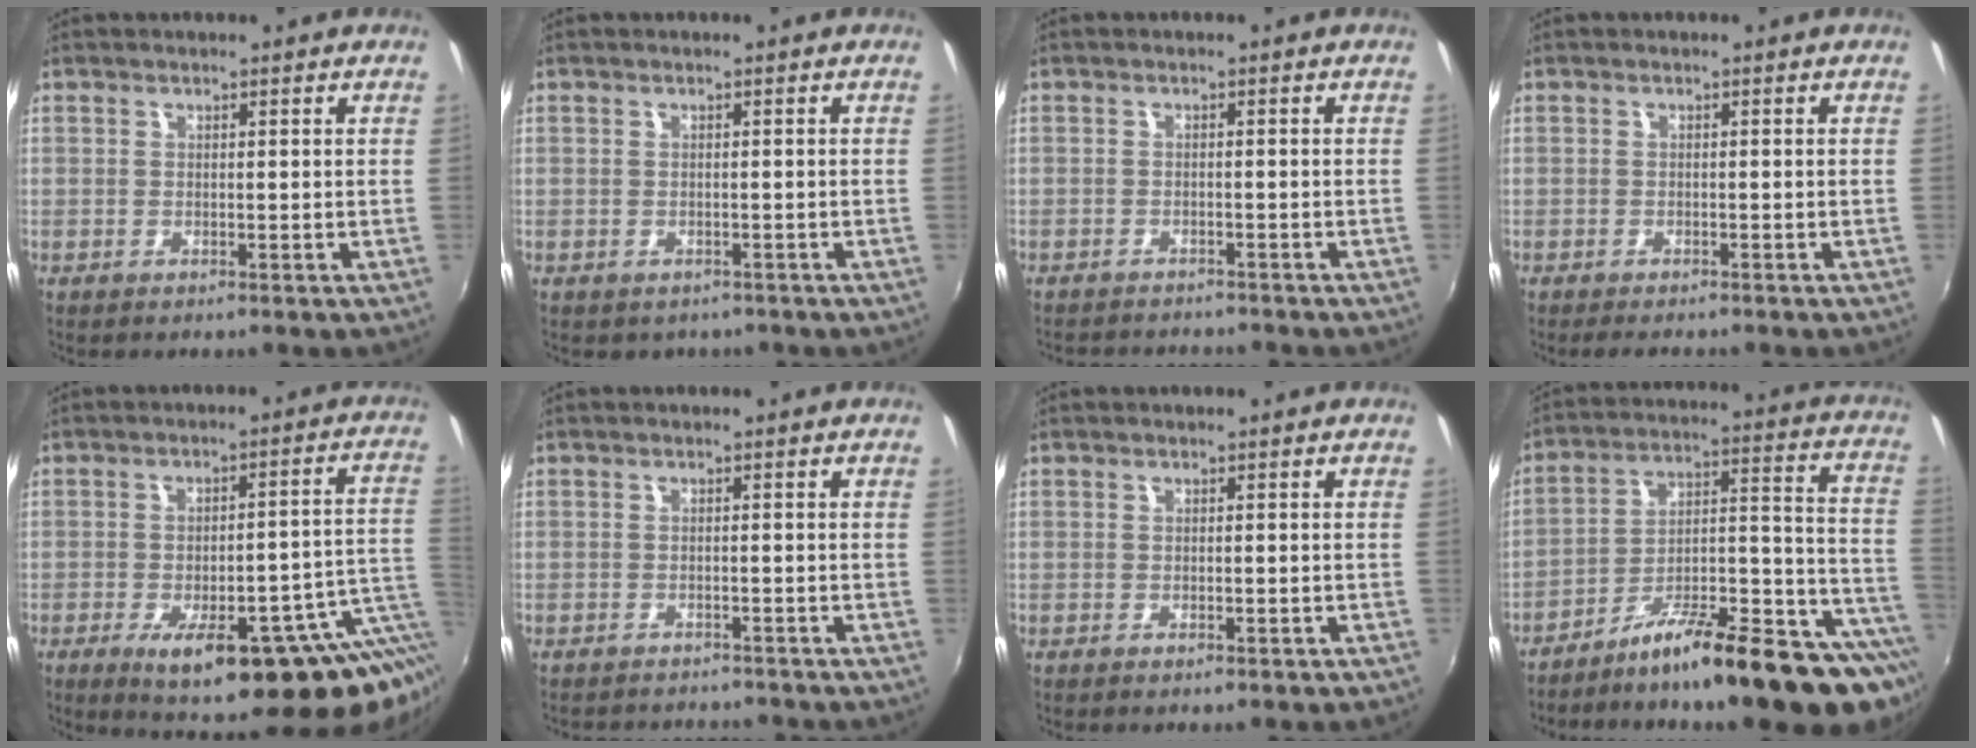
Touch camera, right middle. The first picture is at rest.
{"total": 1.5, "force": [-0.8, 1.3, 0.3], "torque": [-0.010, -0.005, -0.007]}
{"total": 5.7, "force": [-5.4, 1.2, 1.4], "torque": [-0.041, -0.012, -0.079]}
{"total": 2.9, "force": [-2.6, 0.7, 1.2], "torque": [-0.026, -0.013, -0.042]}
{"total": 20.1, "force": [-8.7, 5.2, 17.4], "torque": [-0.230, -0.025, -0.104]}
{"total": 5.9, "force": [-5.5, 1.5, 1.5], "torque": [-0.041, -0.013, -0.079]}
{"total": 1.7, "force": [-1.2, 0.8, 1.0], "torque": [-0.016, -0.004, -0.014]}
{"total": 23.3, "force": [-15.3, 4.4, 17.0], "torque": [-0.192, 0.002, -0.235]}